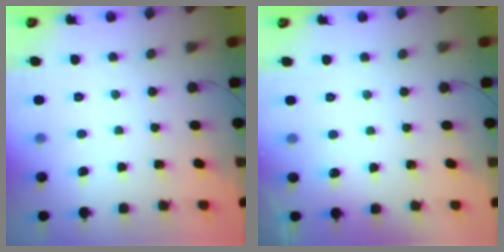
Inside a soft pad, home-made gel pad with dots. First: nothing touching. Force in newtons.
{"total": 2.8, "press": 2.5, "slide": 1.2}